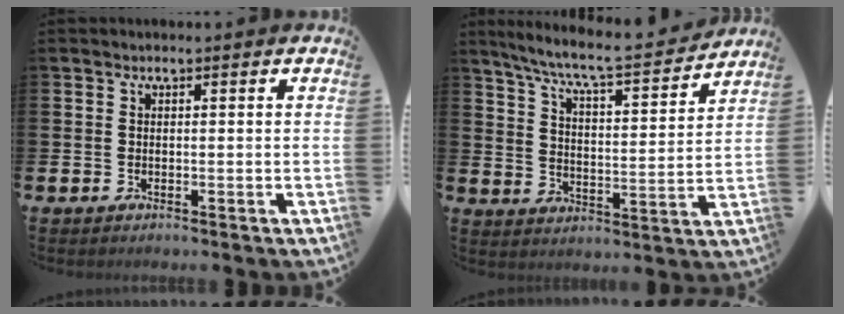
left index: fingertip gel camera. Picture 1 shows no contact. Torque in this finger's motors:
{"motor_torque": [0.87, -1.27, 0.36, 0.13]}